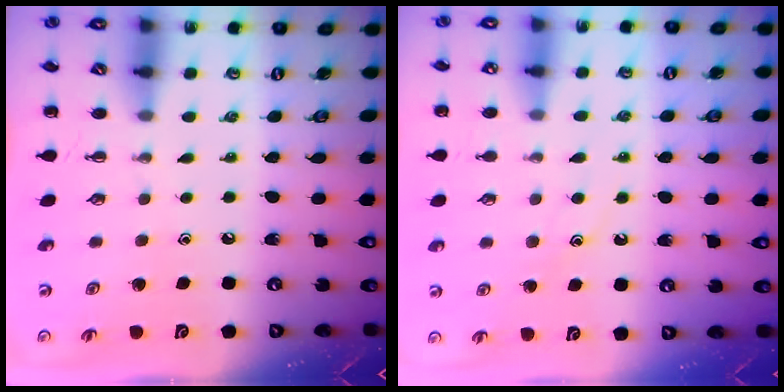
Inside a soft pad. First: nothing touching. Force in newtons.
{"total": 10.6, "press": 10.5, "slide": 1.2}